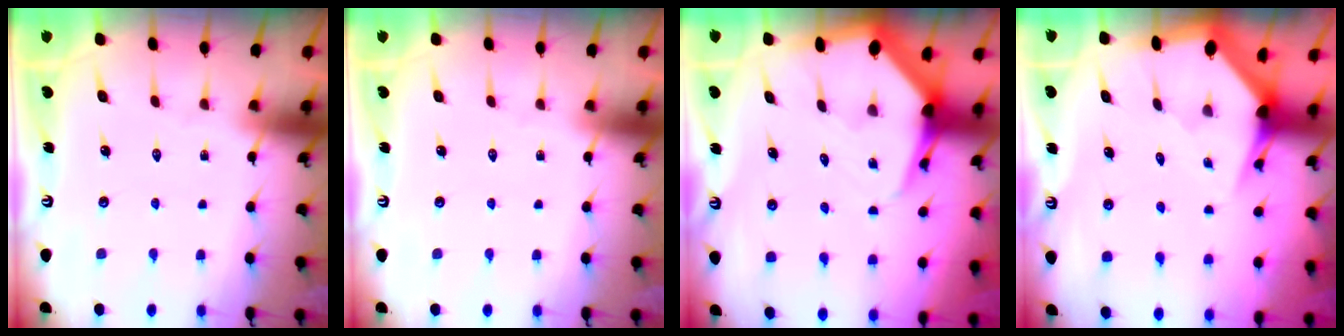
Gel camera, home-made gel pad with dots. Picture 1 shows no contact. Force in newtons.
{"total": 0.0}
{"total": 6.0, "press": 5.9, "slide": 0.8}
{"total": 3.6, "press": 3.6, "slide": 0.2}